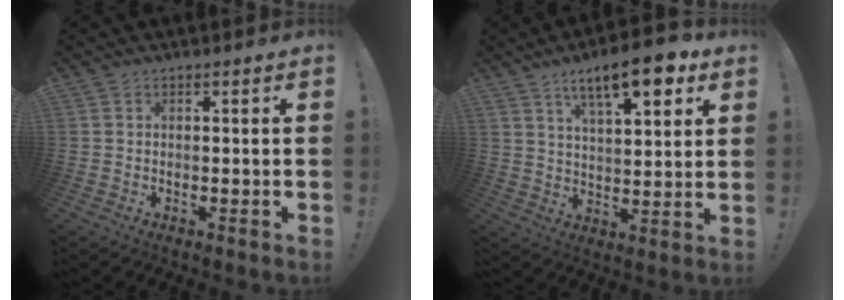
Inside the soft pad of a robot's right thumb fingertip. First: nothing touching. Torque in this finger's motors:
{"motor_torque": [1.36, 2.46, 0.18, 0.18, 0.08]}